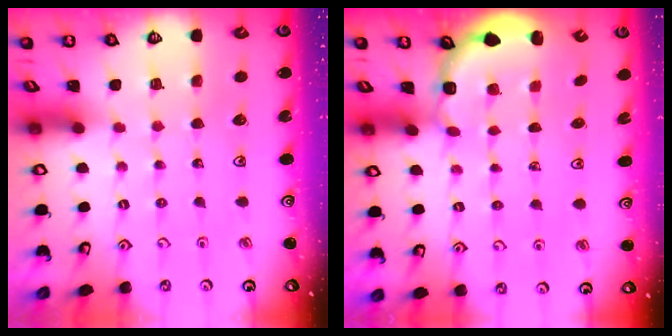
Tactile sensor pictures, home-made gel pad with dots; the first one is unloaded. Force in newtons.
{"total": 3.0, "press": 2.3, "slide": 1.8}